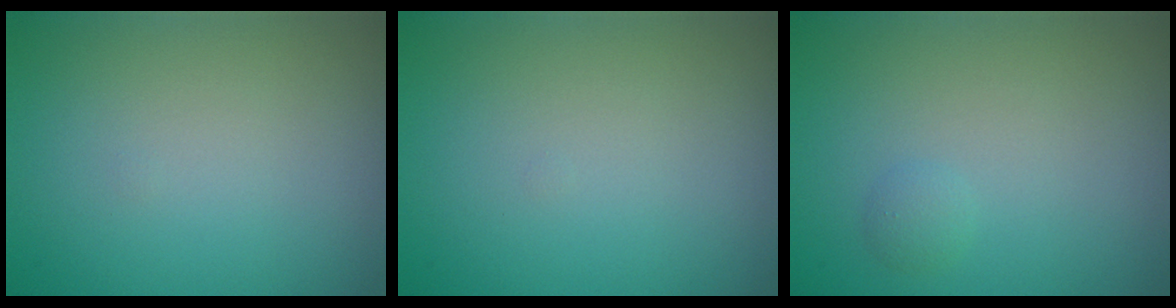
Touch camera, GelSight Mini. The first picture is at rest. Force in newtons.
{"total": 0.0}
{"total": 0.7, "press": 0.7, "slide": 0.1}